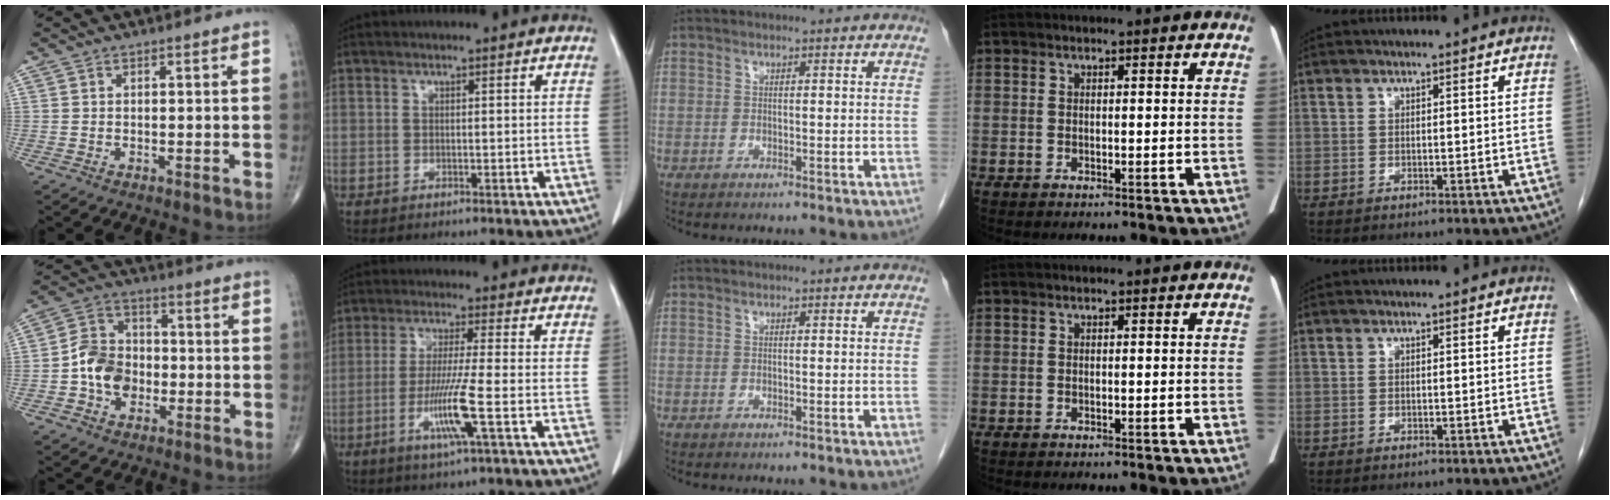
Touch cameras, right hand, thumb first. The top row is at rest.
{"thumb": {"total": 9.9, "force": [-2.1, 7.7, 5.9], "torque": [-0.081, 0.030, -0.046]}, "index": {"total": 8.0, "force": [-2.6, -1.0, 7.5], "torque": [-0.147, -0.016, -0.051]}}